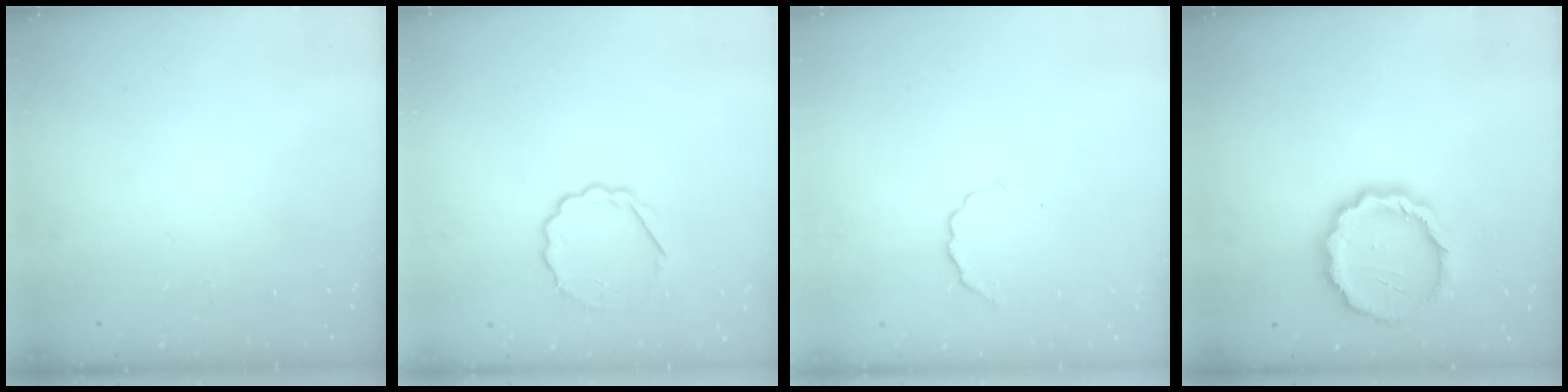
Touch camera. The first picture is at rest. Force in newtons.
{"total": 5.4, "press": 5.2, "slide": 1.3}
{"total": 4.4, "press": 4.2, "slide": 1.1}
{"total": 13.2, "press": 13.0, "slide": 2.7}